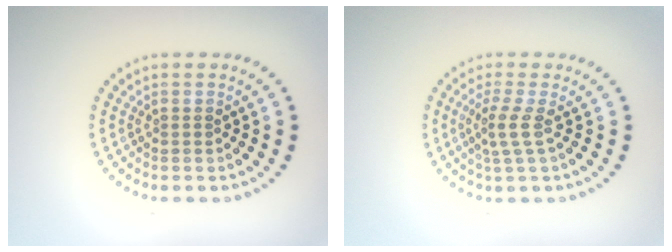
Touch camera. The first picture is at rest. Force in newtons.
{"total": 2.1, "press": 1.4, "slide": 1.5}